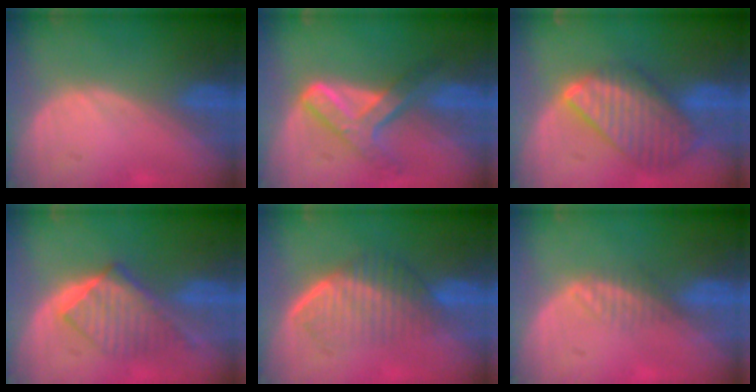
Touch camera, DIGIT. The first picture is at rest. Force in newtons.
{"total": 7.2, "press": 6.1, "slide": 3.8}
{"total": 9.8, "press": 8.5, "slide": 4.8}
{"total": 6.5, "press": 6.4, "slide": 1.0}
{"total": 7.0, "press": 6.1, "slide": 3.5}
{"total": 2.0, "press": 1.8, "slide": 0.8}